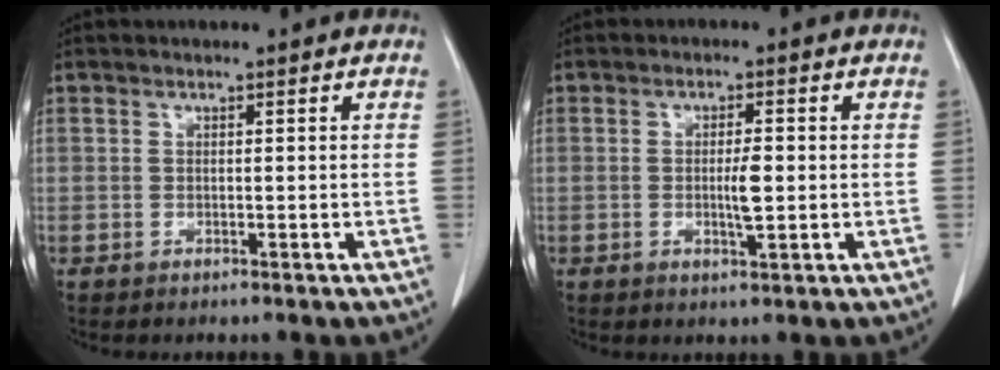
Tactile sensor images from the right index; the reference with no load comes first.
{"total": 3.6, "force": [-0.3, 0.6, 3.5], "torque": [-0.060, -0.002, -0.003]}